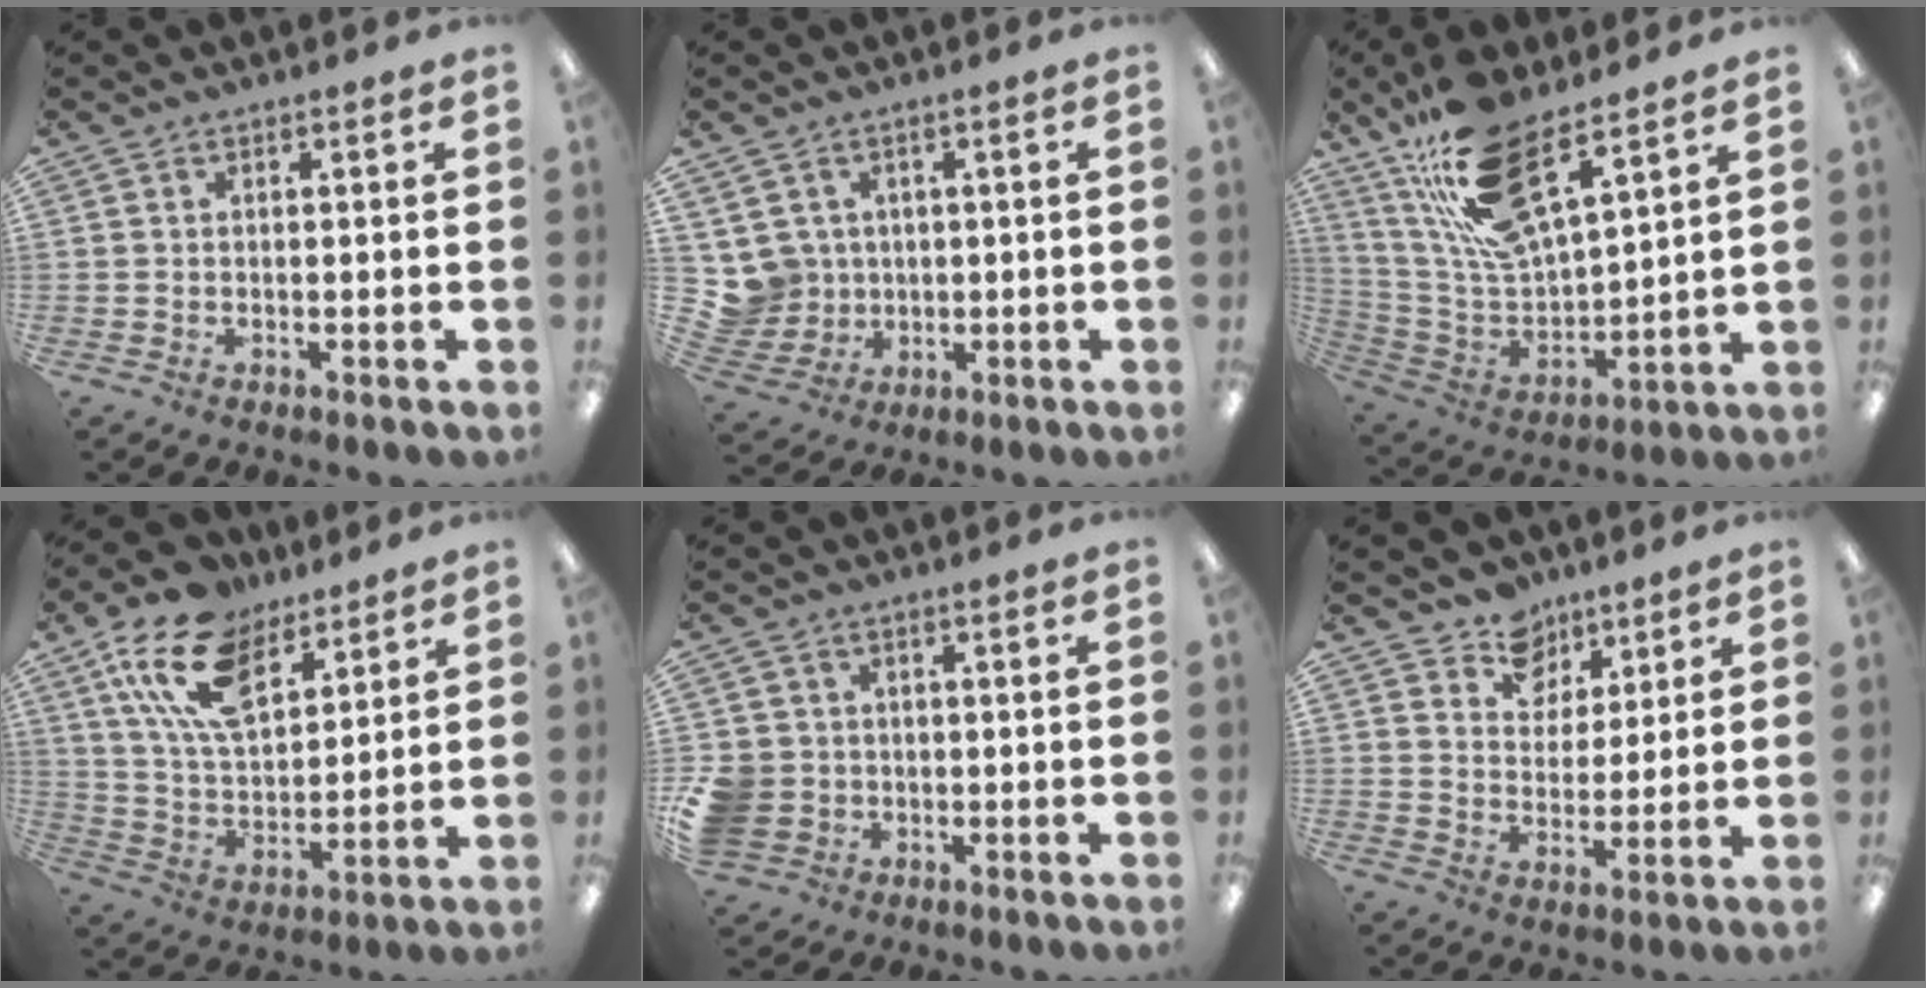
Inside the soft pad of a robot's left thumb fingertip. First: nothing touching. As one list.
[{"total": 7.1, "force": [2.0, 6.8, 0.9], "torque": [-0.057, -0.008, 0.045]}, {"total": 18.7, "force": [13.7, 5.6, 11.5], "torque": [-0.240, -0.077, 0.240]}, {"total": 16.9, "force": [10.0, 9.2, 10.0], "torque": [-0.191, -0.028, 0.187]}, {"total": 6.3, "force": [-1.1, 5.8, 2.0], "torque": [-0.053, 0.013, -0.018]}, {"total": 8.6, "force": [6.1, 6.0, 0.7], "torque": [-0.011, -0.044, 0.113]}]